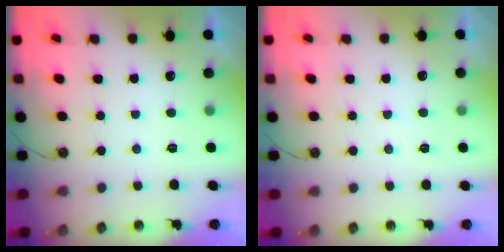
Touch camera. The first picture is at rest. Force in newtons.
{"total": 3.6, "press": 3.6, "slide": 0.6}